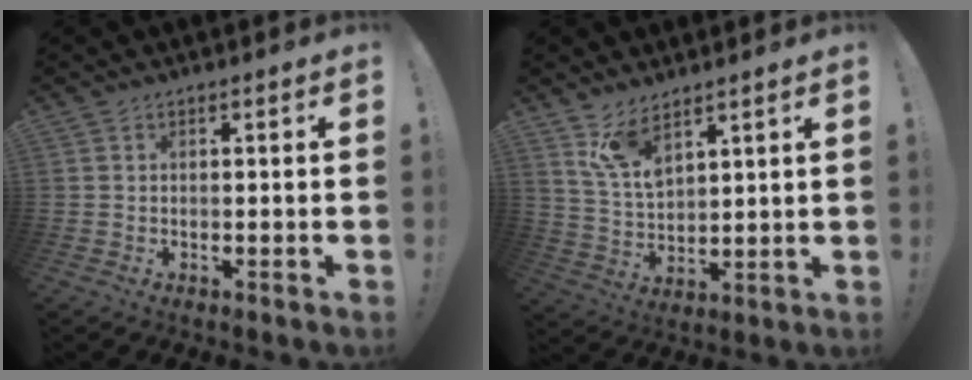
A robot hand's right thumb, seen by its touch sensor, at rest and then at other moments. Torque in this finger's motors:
{"motor_torque": [0.05, 0.17, 0.46, 0.27, 0.01]}